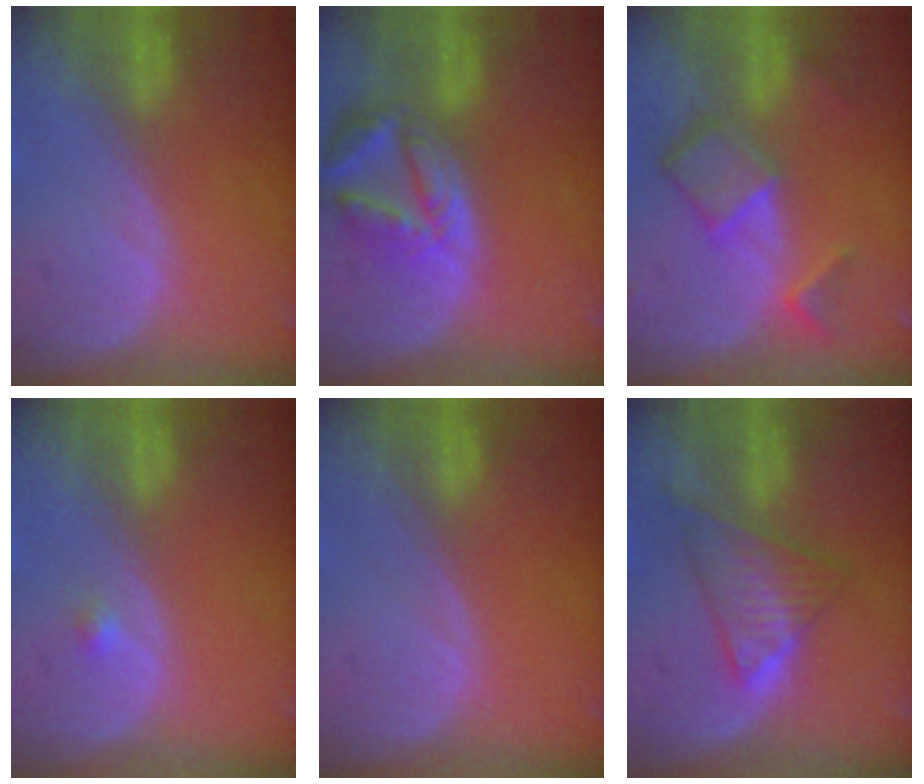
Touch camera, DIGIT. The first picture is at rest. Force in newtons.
{"total": 8.2, "press": 7.3, "slide": 3.7}
{"total": 6.9, "press": 6.0, "slide": 3.5}
{"total": 0.9, "press": 0.7, "slide": 0.6}
{"total": 0.0}
{"total": 6.1, "press": 6.0, "slide": 1.2}